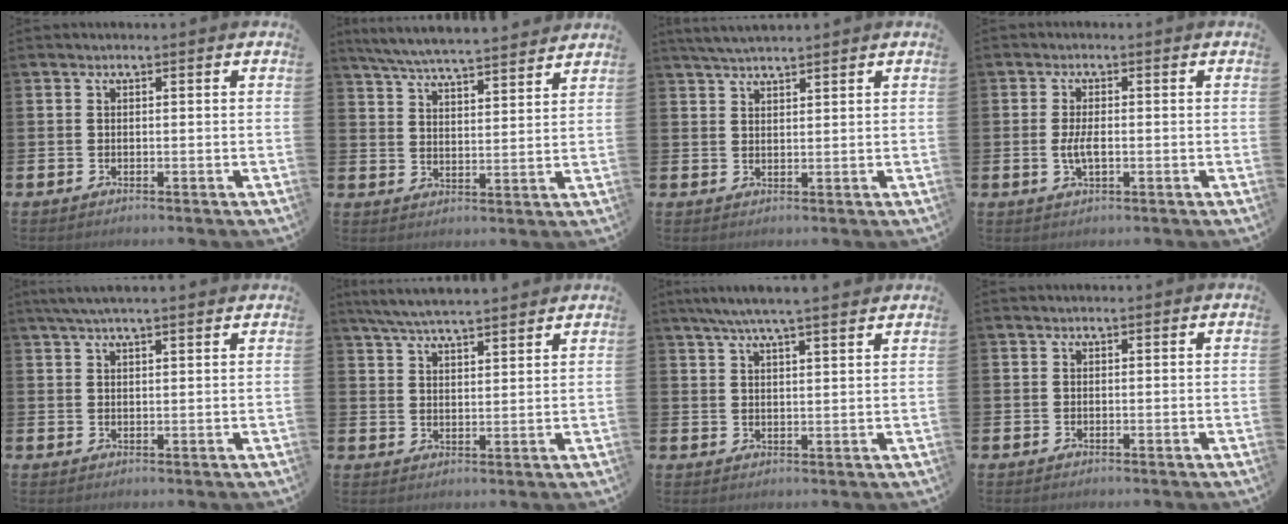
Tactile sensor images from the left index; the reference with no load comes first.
{"total": 6.4, "force": [6.2, 0.0, 1.4], "torque": [-0.047, -0.040, 0.110]}
{"total": 3.1, "force": [2.9, 0.3, 1.0], "torque": [-0.019, -0.008, 0.053]}
{"total": 3.0, "force": [-0.2, 1.2, 2.7], "torque": [-0.044, -0.001, -0.006]}
{"total": 3.7, "force": [3.2, 0.3, 1.9], "torque": [-0.037, -0.004, 0.058]}
{"total": 5.8, "force": [5.6, 0.3, 1.5], "torque": [-0.047, -0.023, 0.102]}
{"total": 5.6, "force": [5.1, -0.1, 2.2], "torque": [-0.050, -0.015, 0.092]}
{"total": 0.0}